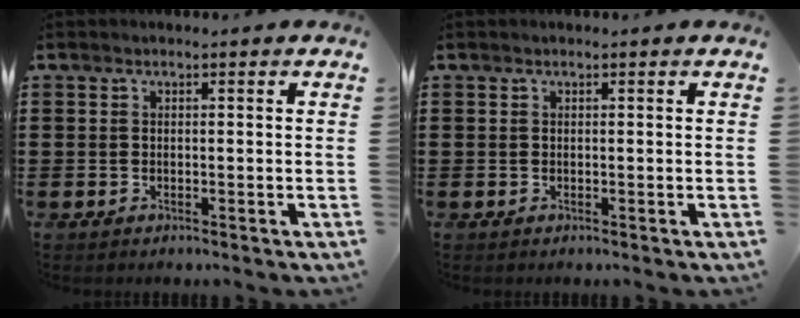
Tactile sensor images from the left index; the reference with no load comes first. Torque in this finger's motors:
{"motor_torque": [1.07, 1.06, 0.00, 0.00]}